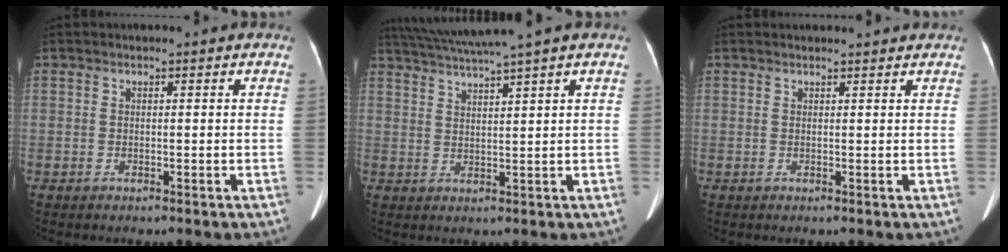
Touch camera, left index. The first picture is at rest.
{"total": 7.5, "force": [6.3, -1.8, 3.7], "torque": [-0.067, 0.014, 0.104]}
{"total": 3.0, "force": [3.0, 0.4, 0.6], "torque": [-0.010, 0.015, 0.034]}